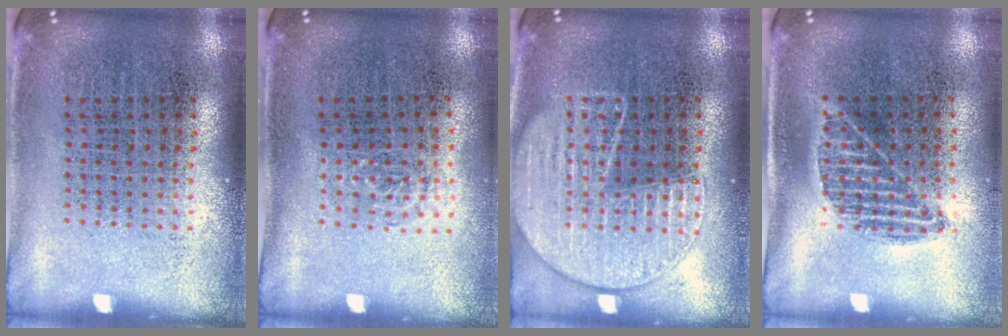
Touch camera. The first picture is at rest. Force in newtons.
{"total": 0.6, "press": 0.5, "slide": 0.3}
{"total": 2.9, "press": 2.9, "slide": 0.3}
{"total": 0.9, "press": 0.8, "slide": 0.5}